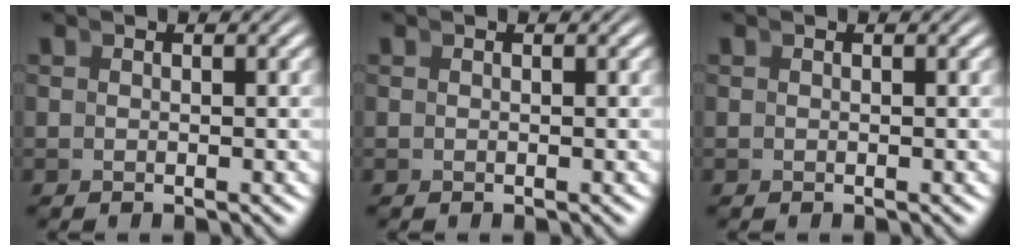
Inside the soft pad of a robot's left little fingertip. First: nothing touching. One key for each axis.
{"total": 0.0}
{"total": 0.0}